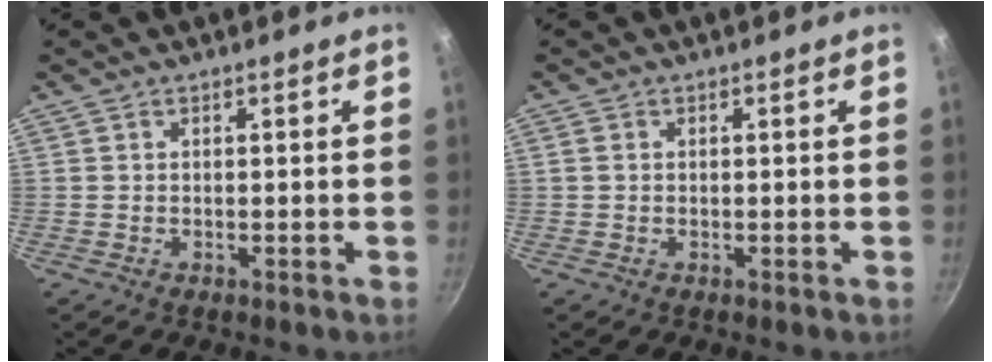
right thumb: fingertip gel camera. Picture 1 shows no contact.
{"total": 0.9, "force": [0.1, 0.8, 0.4], "torque": [-0.008, 0.003, 0.000]}